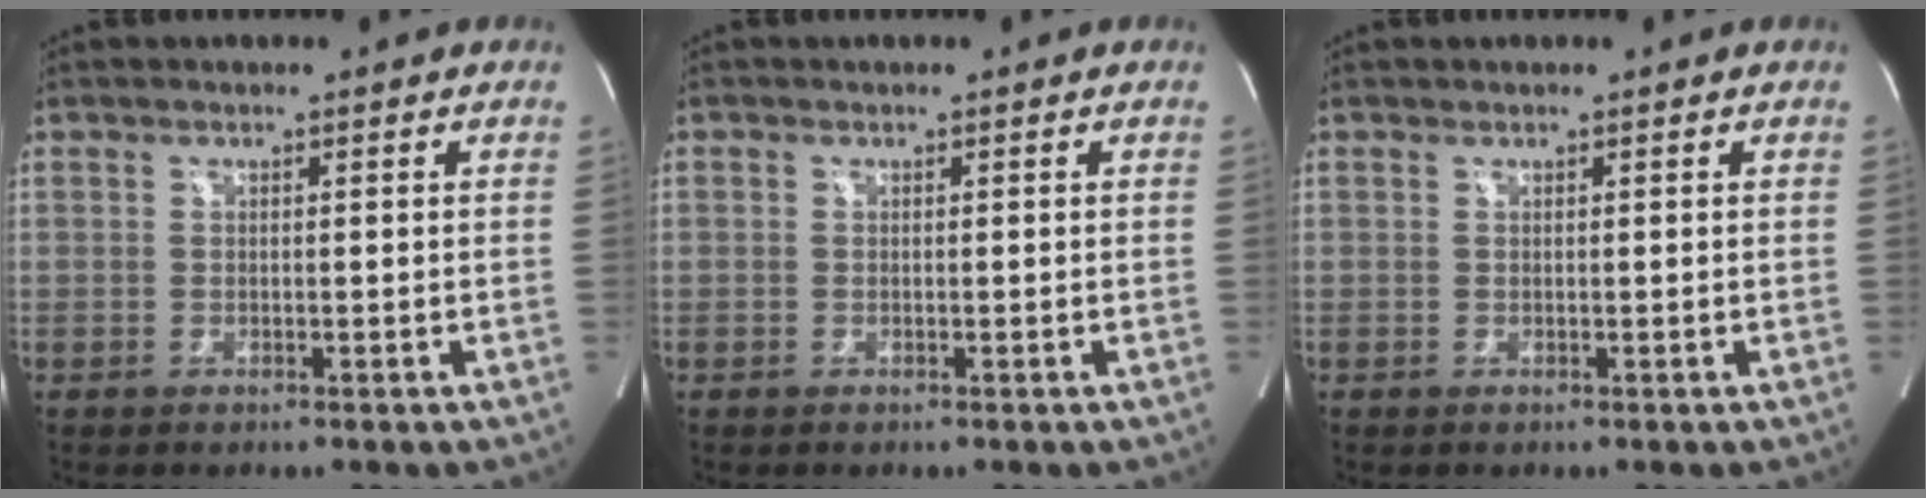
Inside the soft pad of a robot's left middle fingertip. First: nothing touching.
{"total": 0.0}
{"total": 0.0}